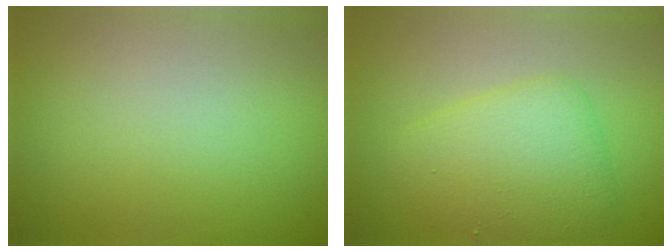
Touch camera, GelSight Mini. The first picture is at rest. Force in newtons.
{"total": 4.4, "press": 4.4, "slide": 0.0}